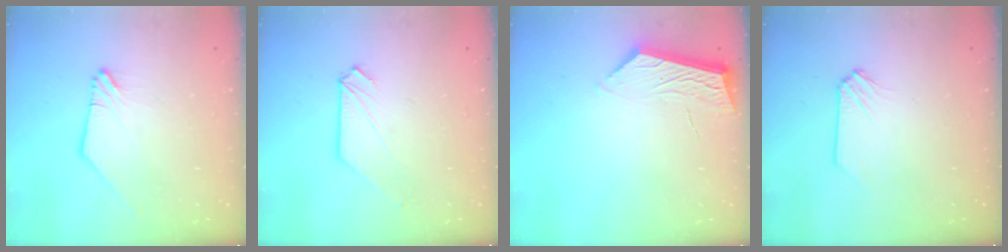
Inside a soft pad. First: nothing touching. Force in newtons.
{"total": 0.7, "press": 0.7, "slide": 0.1}
{"total": 4.8, "press": 4.8, "slide": 0.5}
{"total": 0.0}